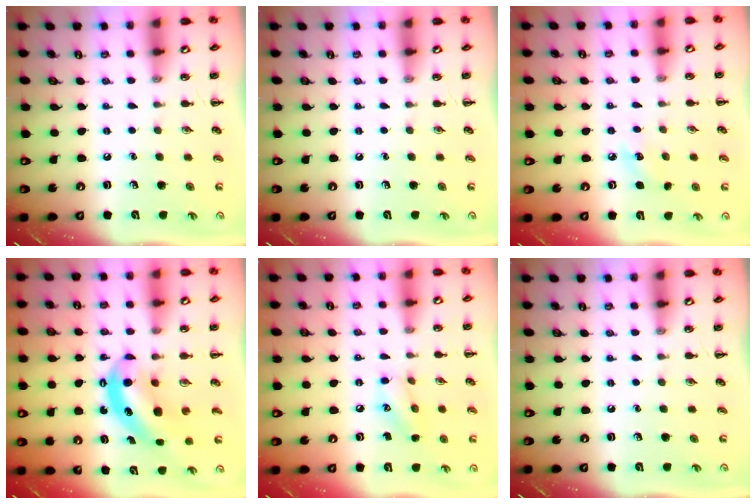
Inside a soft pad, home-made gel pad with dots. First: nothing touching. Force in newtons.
{"total": 0.0}
{"total": 6.7, "press": 6.5, "slide": 1.7}
{"total": 7.1, "press": 7.0, "slide": 1.2}
{"total": 9.5, "press": 9.4, "slide": 1.5}
{"total": 0.0}